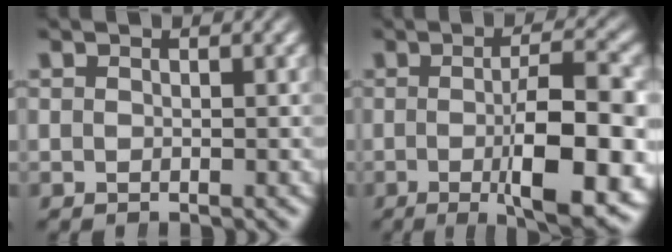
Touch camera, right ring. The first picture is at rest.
{"total": 9.5, "force": [-1.5, 1.5, 9.3], "torque": [-0.122, -0.002, -0.014]}